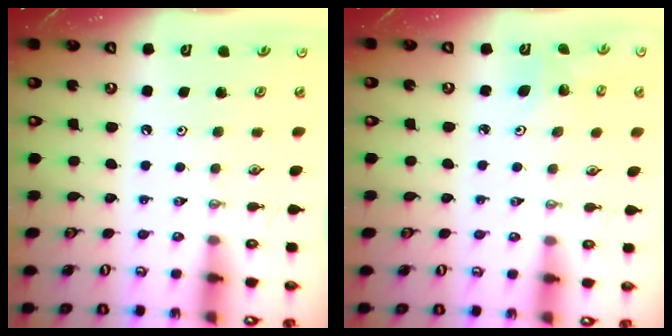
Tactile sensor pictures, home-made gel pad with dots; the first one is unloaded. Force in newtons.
{"total": 3.9, "press": 3.6, "slide": 1.4}